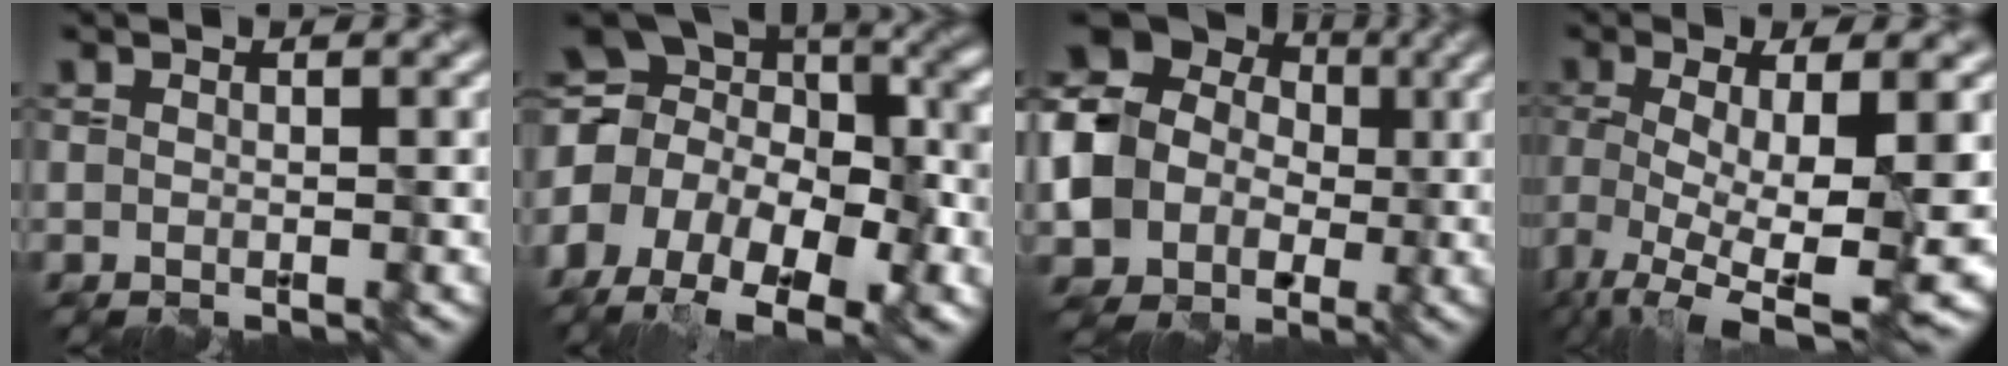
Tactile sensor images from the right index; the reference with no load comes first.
{"total": 14.1, "force": [-3.7, 8.6, 10.6], "torque": [-0.218, -0.006, -0.036]}
{"total": 13.2, "force": [0.0, 12.4, 4.5], "torque": [-0.142, 0.009, -0.022]}
{"total": 11.3, "force": [-3.6, 3.2, 10.2], "torque": [-0.174, -0.014, -0.063]}